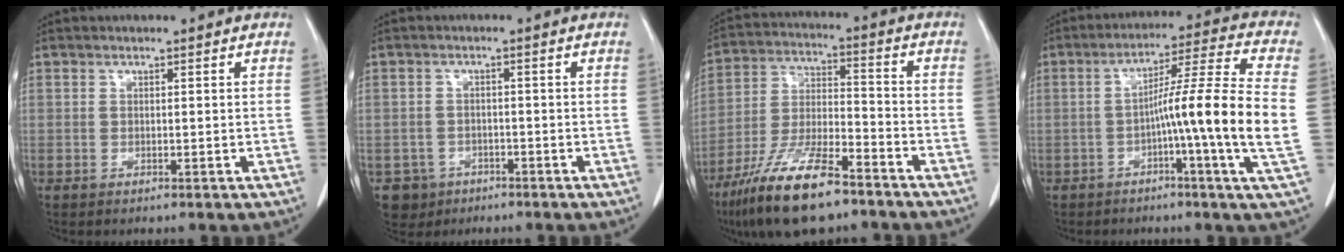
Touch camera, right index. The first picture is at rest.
{"total": 4.3, "force": [-2.3, 3.6, -0.1], "torque": [0.001, 0.009, -0.037]}
{"total": 15.3, "force": [-10.8, 3.4, 10.3], "torque": [-0.211, -0.020, -0.198]}
{"total": 14.6, "force": [-2.1, -2.0, 14.3], "torque": [-0.221, 0.004, -0.046]}